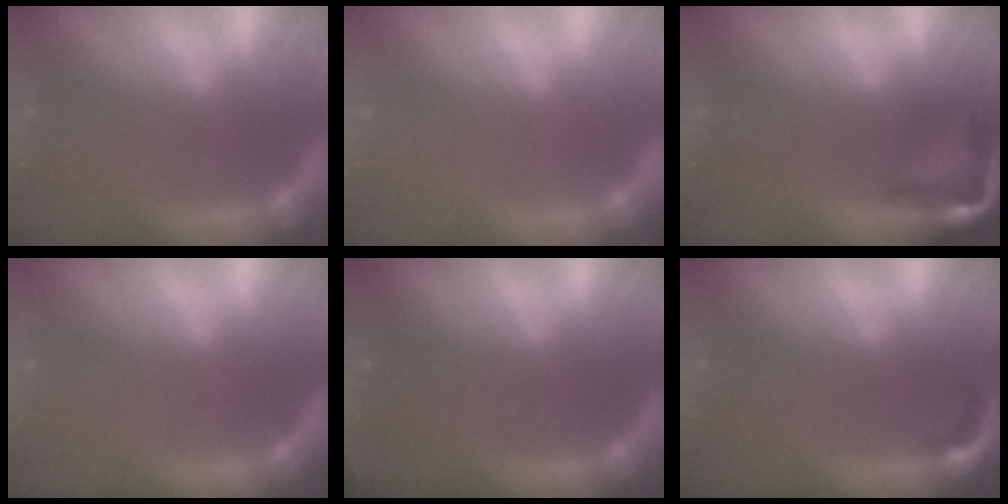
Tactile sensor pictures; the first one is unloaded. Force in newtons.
{"total": 0.0}
{"total": 5.9}
{"total": 0.0}
{"total": 1.9}
{"total": 1.4}